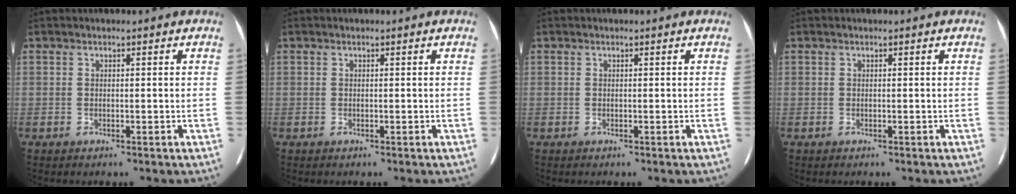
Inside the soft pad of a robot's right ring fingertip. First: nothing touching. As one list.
[{"total": 0.0}, {"total": 0.0}, {"total": 0.0}]